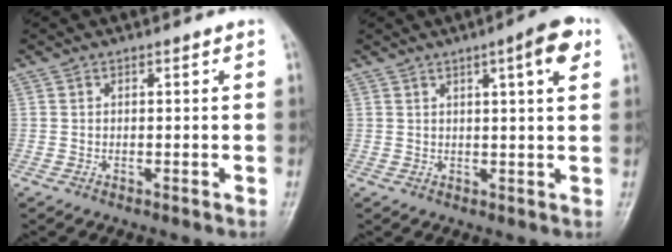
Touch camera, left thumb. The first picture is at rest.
{"total": 6.9, "force": [3.1, 1.0, 6.0], "torque": [-0.080, -0.004, 0.040]}